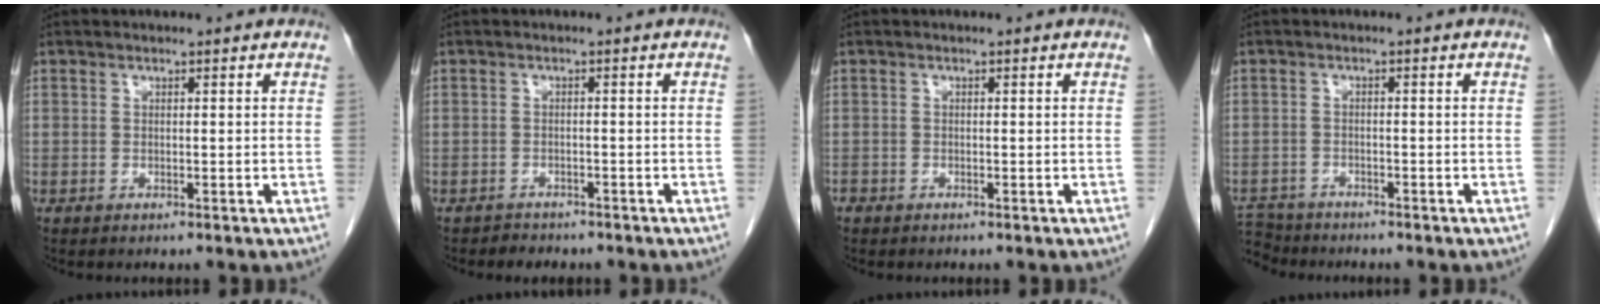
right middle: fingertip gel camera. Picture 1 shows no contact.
{"total": 2.2, "force": [-1.9, 1.2, 0.1], "torque": [-0.015, 0.001, -0.028]}
{"total": 0.8, "force": [-0.6, 0.5, 0.1], "torque": [-0.005, 0.002, -0.012]}
{"total": 5.0, "force": [-4.8, 1.5, -0.1], "torque": [0.002, -0.004, -0.089]}